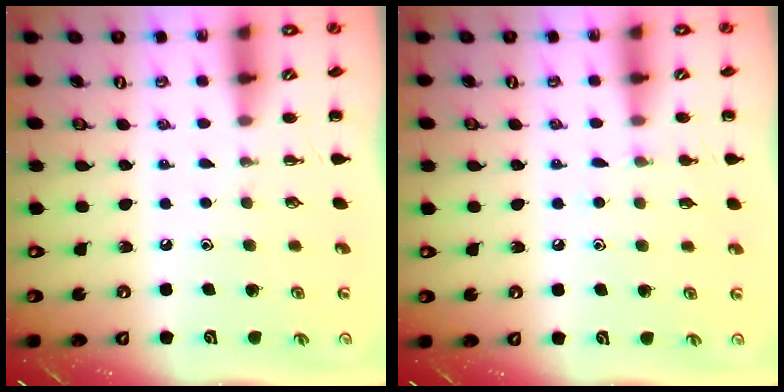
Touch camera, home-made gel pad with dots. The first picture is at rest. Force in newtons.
{"total": 5.5, "press": 5.3, "slide": 1.5}